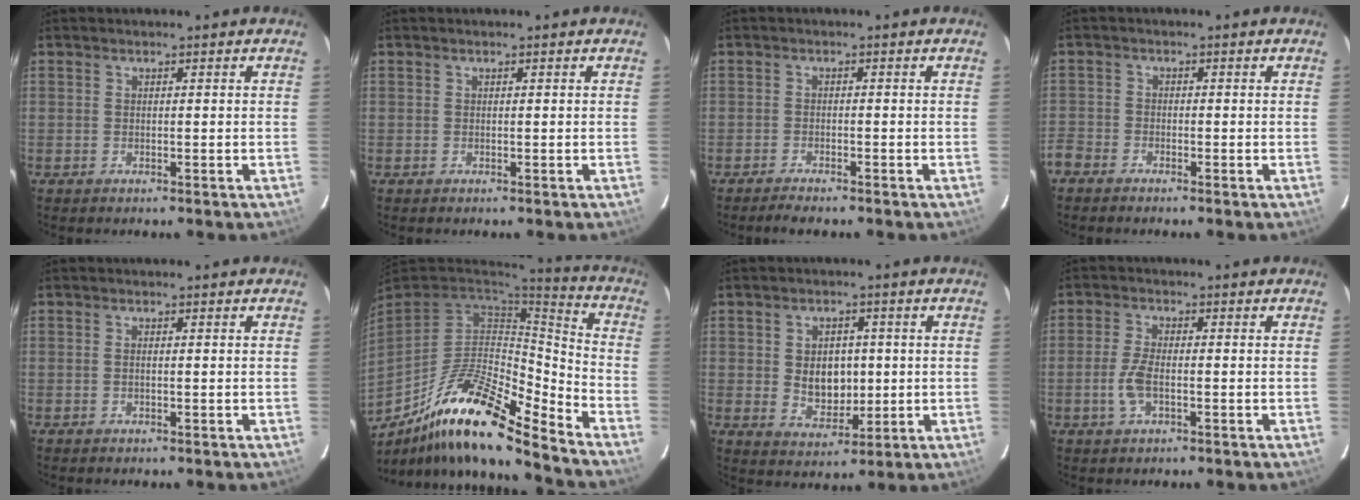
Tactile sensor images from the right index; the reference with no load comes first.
{"total": 0.0}
{"total": 2.9, "force": [-2.6, 0.2, 1.2], "torque": [-0.033, -0.007, -0.047]}
{"total": 4.2, "force": [-3.1, 2.7, 0.6], "torque": [-0.029, -0.001, -0.070]}
{"total": 0.6, "force": [0.0, 0.1, 0.6], "torque": [-0.014, 0.001, -0.001]}
{"total": 20.0, "force": [-14.0, 3.9, 13.8], "torque": [-0.251, -0.013, -0.259]}
{"total": 7.3, "force": [0.4, 5.6, 4.6], "torque": [-0.081, 0.001, 0.021]}
{"total": 4.6, "force": [-1.3, 2.0, 4.0], "torque": [-0.091, 0.000, -0.026]}